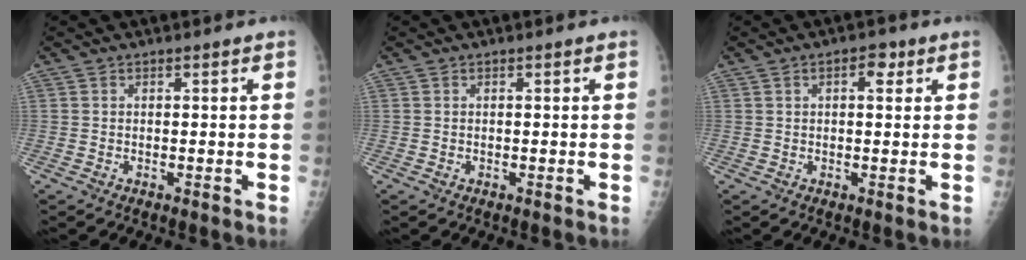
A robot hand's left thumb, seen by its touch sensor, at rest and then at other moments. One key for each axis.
{"total": 0.0}
{"total": 3.1, "fx": 1.3, "fy": 1.6, "fz": 2.3, "tx": -0.023, "ty": 0.000, "tz": 0.015}